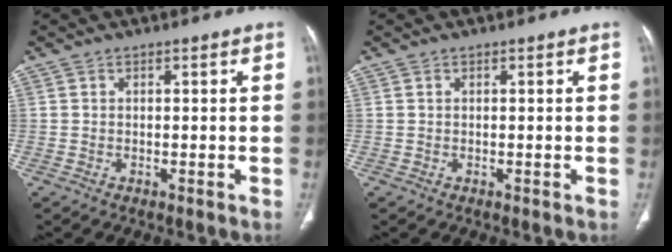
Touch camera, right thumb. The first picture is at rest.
{"total": 0.0}